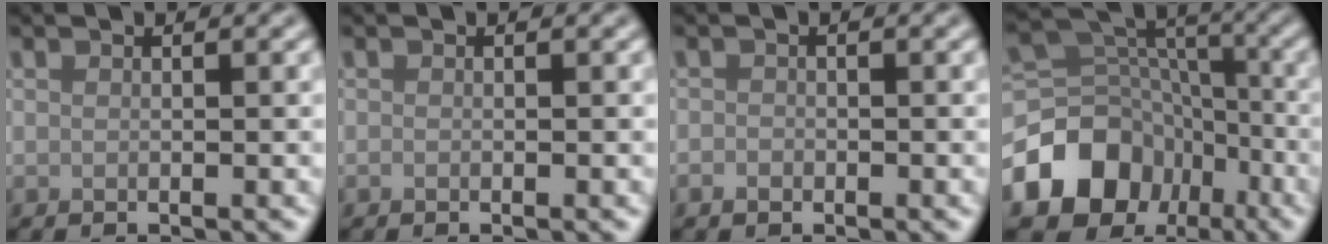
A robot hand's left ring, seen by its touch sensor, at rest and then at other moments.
{"total": 0.0}
{"total": 0.9, "force": [-0.5, 0.8, 0.3], "torque": [-0.003, -0.002, -0.011]}
{"total": 11.4, "force": [-5.3, 8.9, 4.7], "torque": [-0.108, -0.003, -0.094]}